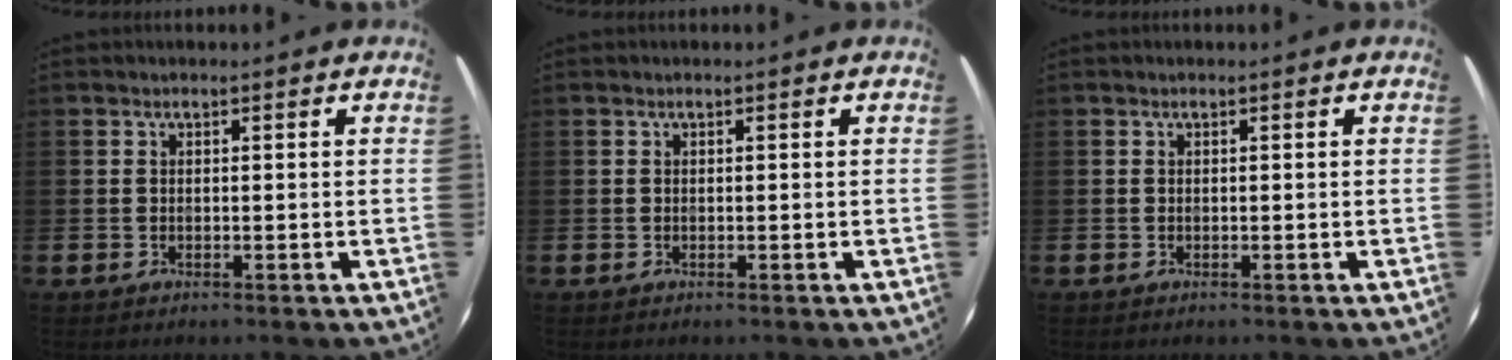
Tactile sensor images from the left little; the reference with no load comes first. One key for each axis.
{"total": 0.0}
{"total": 0.0}